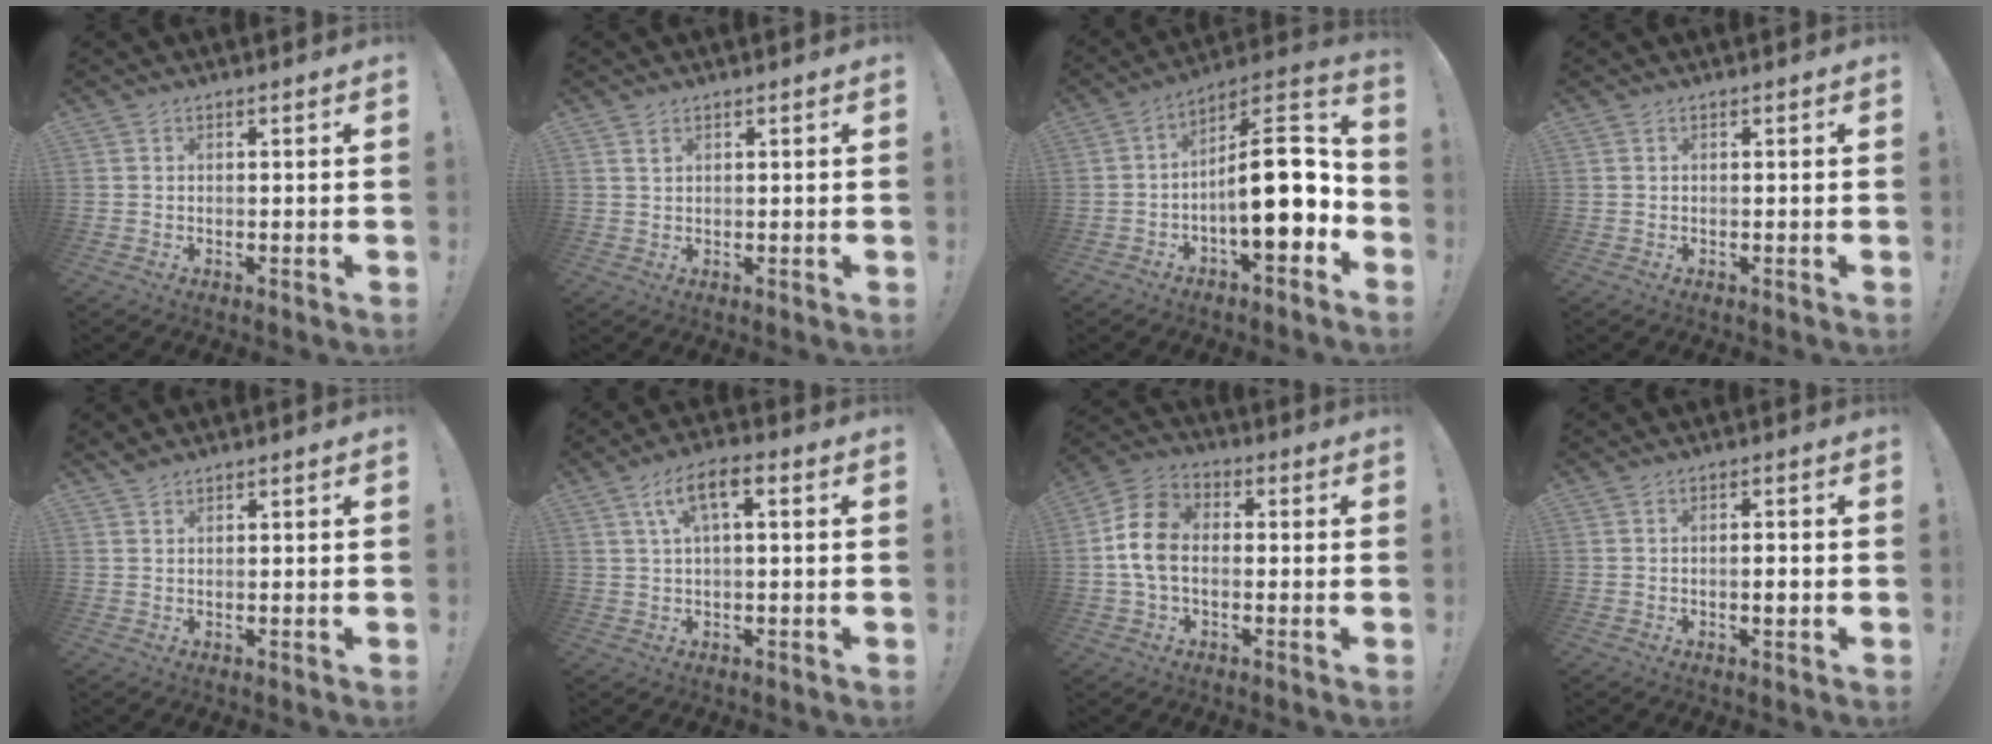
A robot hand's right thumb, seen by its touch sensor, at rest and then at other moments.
{"total": 1.2, "force": [0.8, 0.8, 0.5], "torque": [-0.009, -0.001, 0.014]}
{"total": 18.6, "force": [-2.4, 7.2, 17.0], "torque": [-0.254, 0.017, -0.034]}
{"total": 0.0}
{"total": 1.3, "force": [1.2, 0.4, 0.4], "torque": [-0.004, -0.003, 0.023]}
{"total": 7.6, "force": [1.7, 2.8, 6.9], "torque": [-0.111, 0.004, 0.029]}
{"total": 11.4, "force": [-1.2, 8.0, 8.0], "torque": [-0.147, 0.019, -0.015]}
{"total": 2.2, "force": [-0.8, 0.4, 2.0], "torque": [-0.029, 0.002, -0.014]}